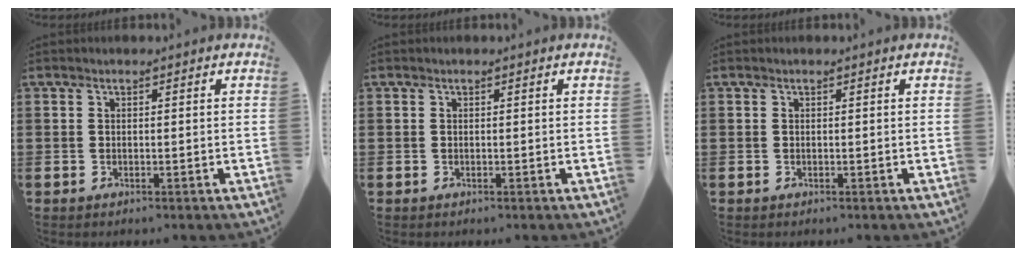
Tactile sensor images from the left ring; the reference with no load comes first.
{"total": 0.0}
{"total": 0.0}